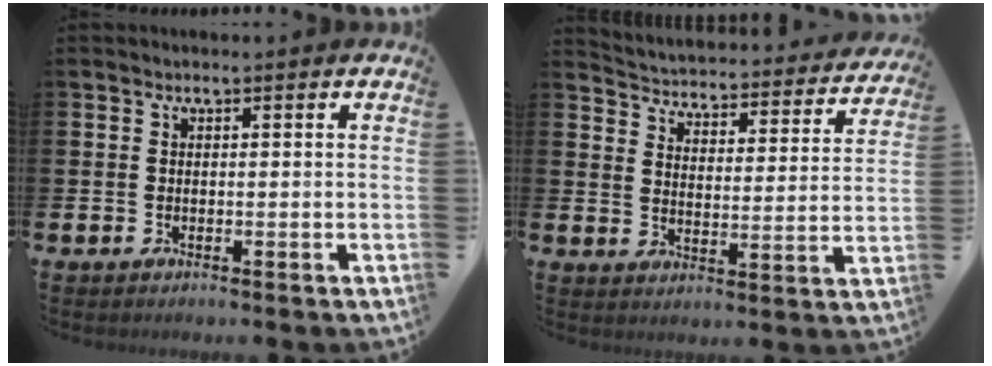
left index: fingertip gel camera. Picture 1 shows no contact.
{"total": 3.7, "force": [3.6, 0.9, 0.4], "torque": [-0.031, -0.037, 0.054]}